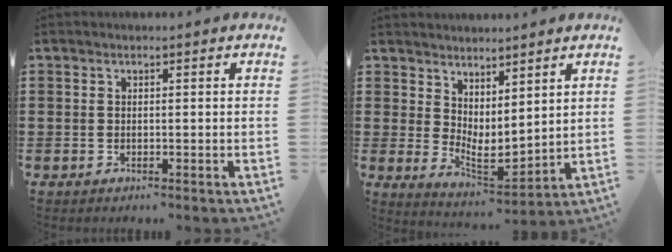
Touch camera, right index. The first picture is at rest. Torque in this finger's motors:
{"motor_torque": [0.25, 0.27, 0.17, 0.04]}